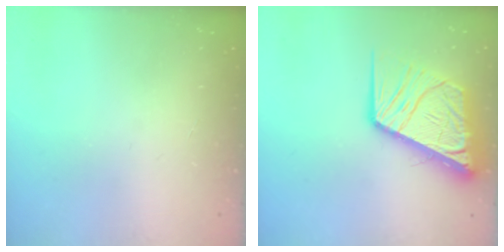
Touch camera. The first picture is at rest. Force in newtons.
{"total": 16.5, "press": 16.3, "slide": 2.0}